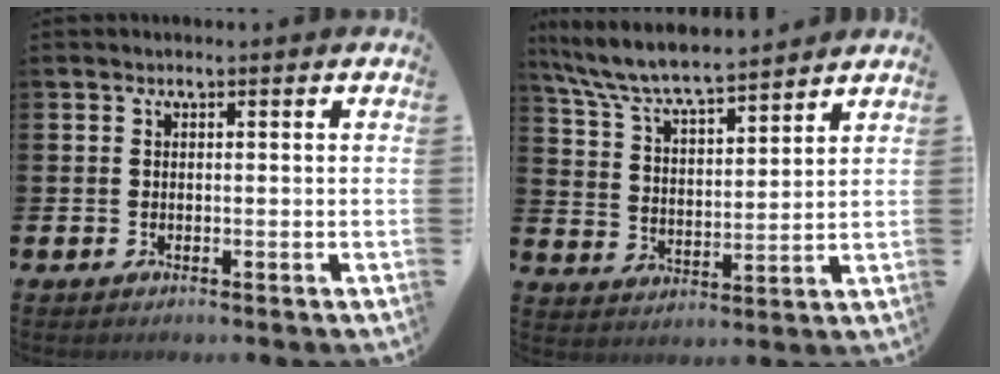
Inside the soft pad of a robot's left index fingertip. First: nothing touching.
{"total": 7.6, "force": [7.2, 0.7, 2.3], "torque": [-0.077, -0.046, 0.127]}